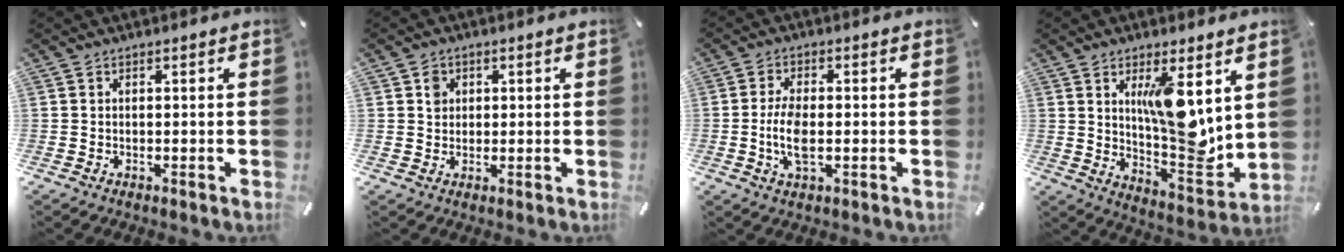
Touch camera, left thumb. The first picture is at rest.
{"total": 2.6, "force": [0.8, 2.4, 0.6], "torque": [-0.001, -0.001, 0.009]}
{"total": 6.8, "force": [-0.8, 2.6, 6.3], "torque": [-0.135, -0.007, -0.018]}
{"total": 13.2, "force": [5.2, 4.5, 11.2], "torque": [-0.172, -0.043, 0.086]}